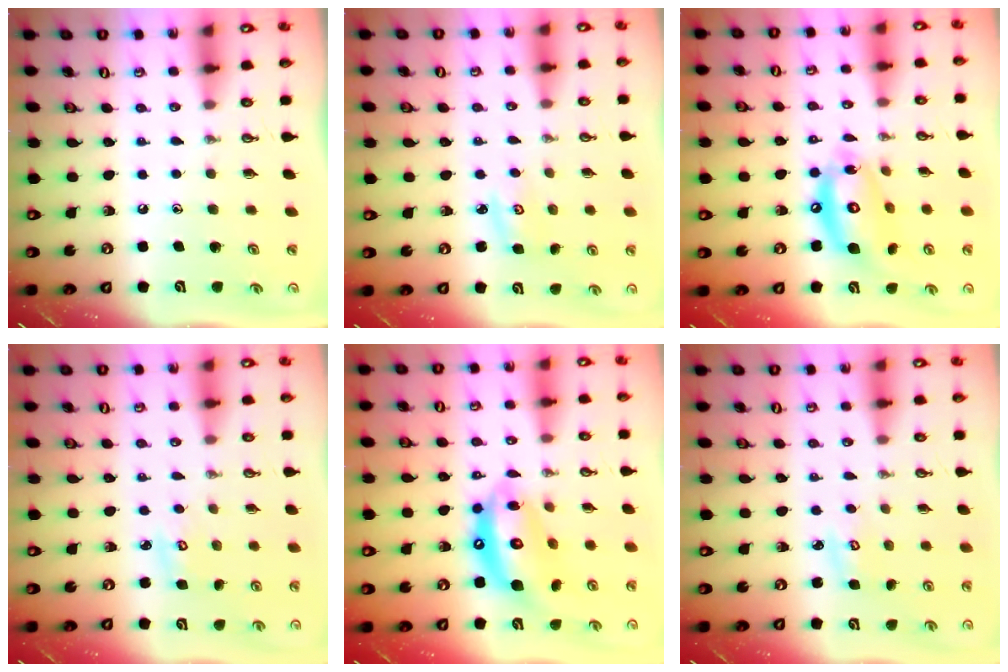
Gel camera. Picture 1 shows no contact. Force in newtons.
{"total": 2.9, "press": 2.9, "slide": 0.3}
{"total": 14.5, "press": 14.4, "slide": 1.4}
{"total": 2.9, "press": 2.9, "slide": 0.1}
{"total": 14.7, "press": 14.6, "slide": 1.4}
{"total": 2.6, "press": 2.6, "slide": 0.1}